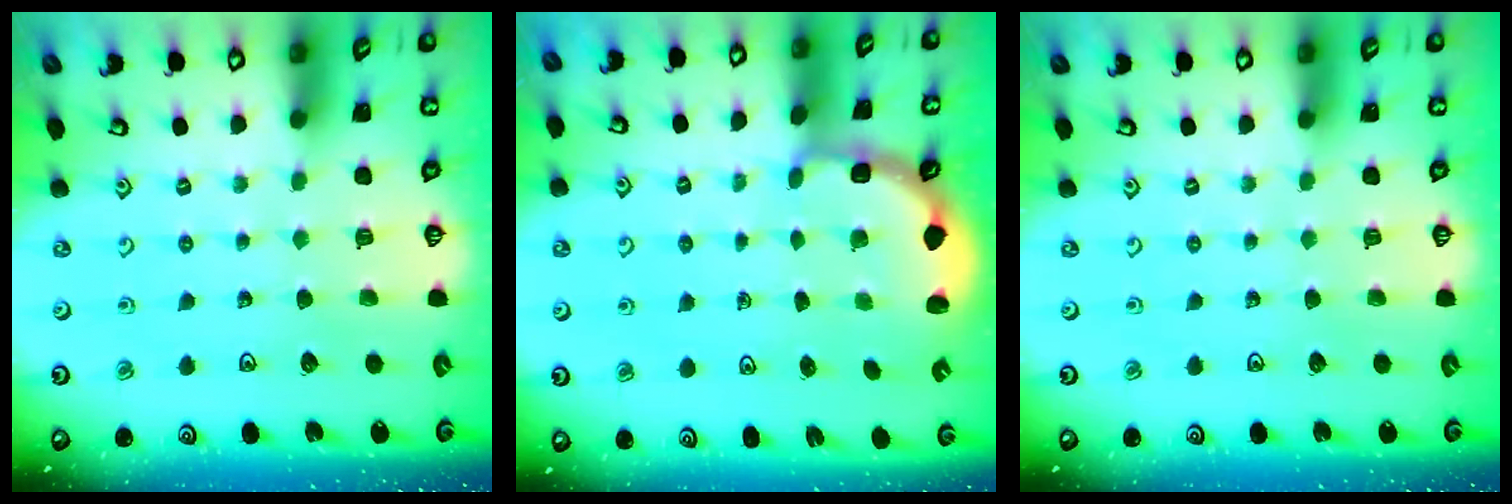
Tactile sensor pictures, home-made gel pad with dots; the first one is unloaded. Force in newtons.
{"total": 2.7, "press": 2.3, "slide": 1.4}
{"total": 0.0}